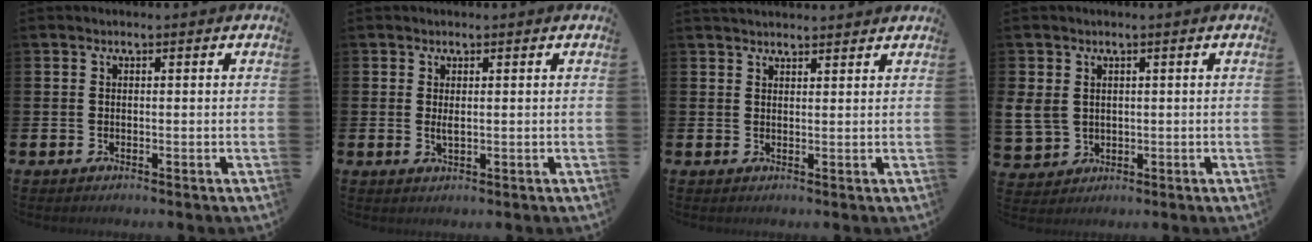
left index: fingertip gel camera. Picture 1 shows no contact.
{"total": 1.4, "force": [0.5, 0.4, 1.2], "torque": [-0.015, -0.002, 0.006]}
{"total": 2.4, "force": [2.3, 0.4, 0.2], "torque": [-0.008, -0.007, 0.044]}
{"total": 3.9, "force": [1.5, 3.4, 1.4], "torque": [-0.034, 0.007, 0.028]}